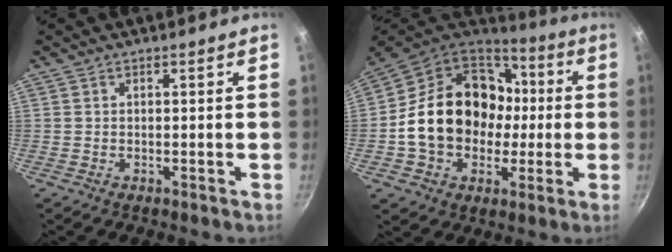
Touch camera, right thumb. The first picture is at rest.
{"total": 23.9, "force": [-0.1, 18.8, 14.9], "torque": [-0.239, 0.049, 0.007]}